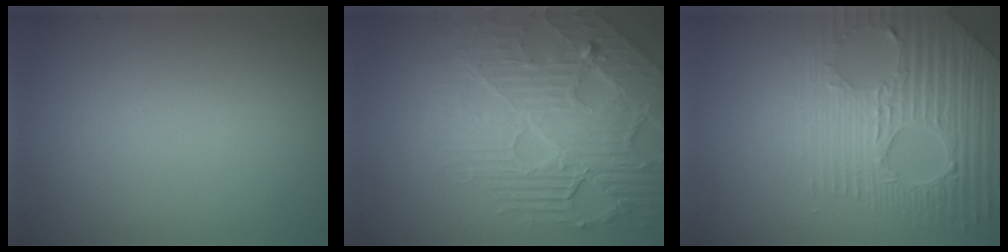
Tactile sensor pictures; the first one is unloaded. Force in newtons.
{"total": 7.0, "press": 5.5, "slide": 4.4}
{"total": 7.5, "press": 5.4, "slide": 5.2}